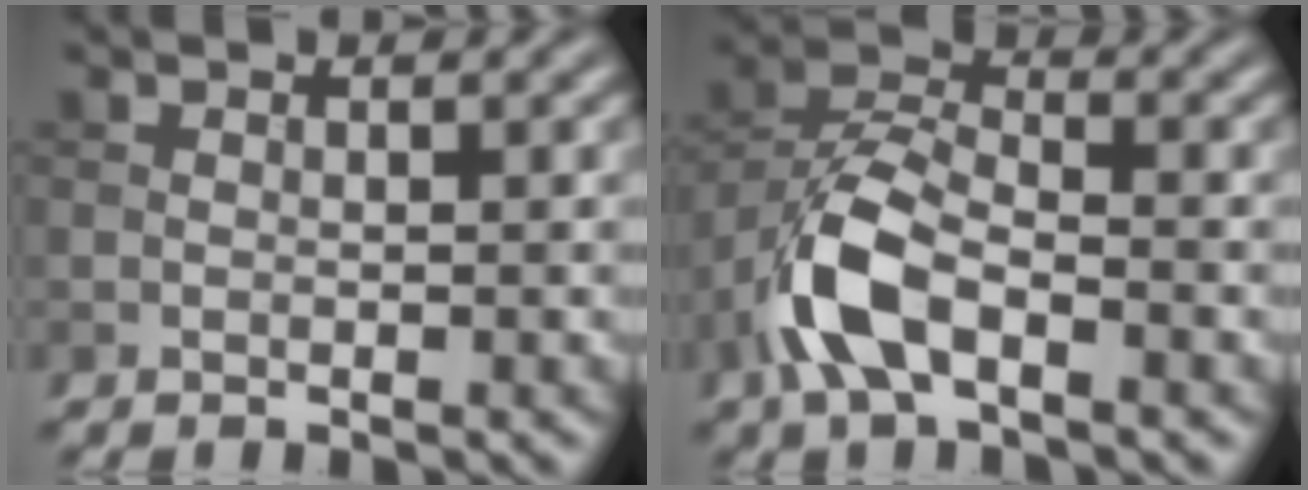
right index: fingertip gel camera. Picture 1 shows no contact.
{"total": 6.5, "force": [-3.1, 3.0, 4.8], "torque": [-0.097, 0.006, -0.070]}